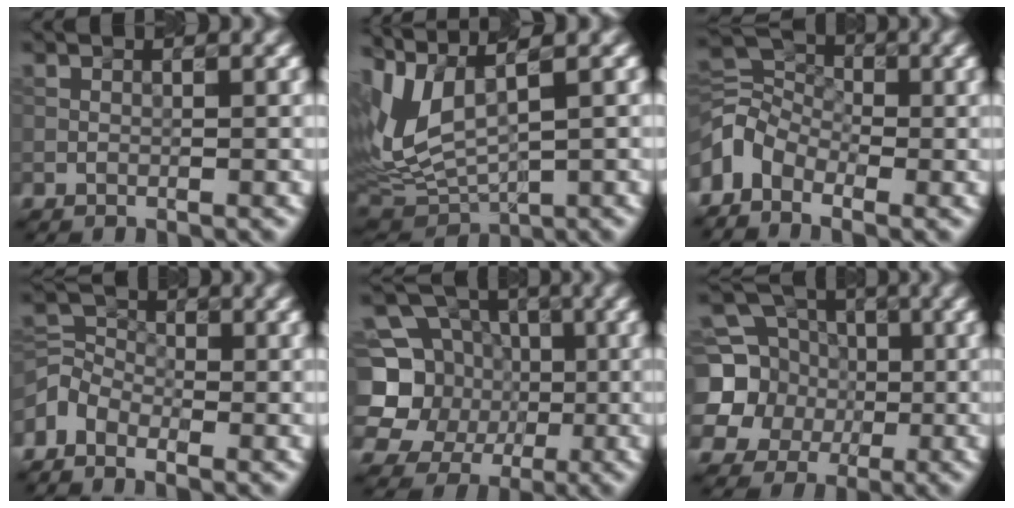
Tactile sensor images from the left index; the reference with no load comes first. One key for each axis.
{"total": 6.9, "fx": 2.4, "fy": 2.7, "fz": 5.8, "tx": -0.145, "ty": 0.004, "tz": 0.053}
{"total": 4.3, "fx": -2.6, "fy": 2.8, "fz": 2.0, "tx": -0.037, "ty": 0.005, "tz": -0.070}
{"total": 3.1, "fx": -2.2, "fy": 1.9, "fz": 1.0, "tx": -0.023, "ty": 0.005, "tz": -0.060}
{"total": 8.7, "fx": 0.0, "fy": 8.1, "fz": 3.2, "tx": -0.063, "ty": 0.006, "tz": -0.031}
{"total": 8.6, "fx": 0.2, "fy": 8.0, "fz": 3.3, "tx": -0.081, "ty": 0.015, "tz": -0.028}